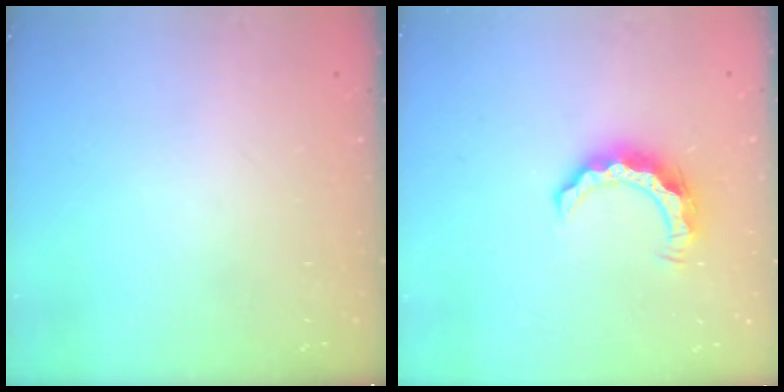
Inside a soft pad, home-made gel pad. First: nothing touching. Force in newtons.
{"total": 7.8, "press": 7.8, "slide": 0.6}